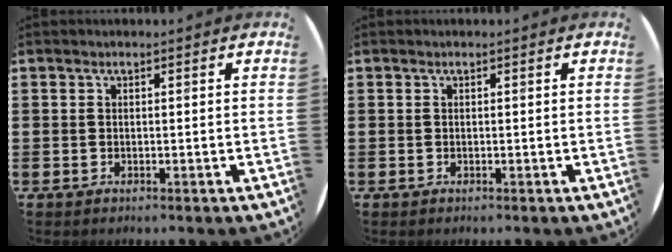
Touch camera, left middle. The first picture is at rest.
{"total": 0.0}